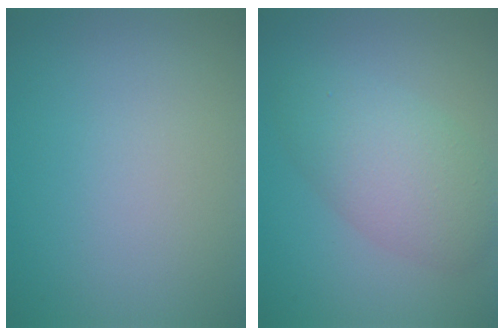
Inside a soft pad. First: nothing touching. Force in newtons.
{"total": 5.3, "press": 5.3, "slide": 0.3}